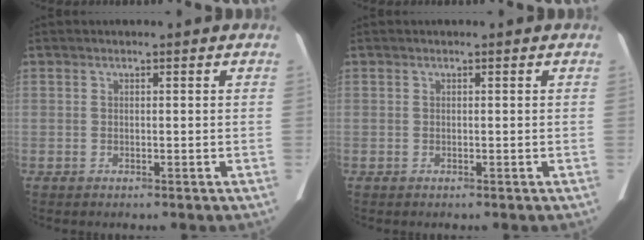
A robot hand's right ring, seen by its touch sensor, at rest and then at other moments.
{"total": 0.0}